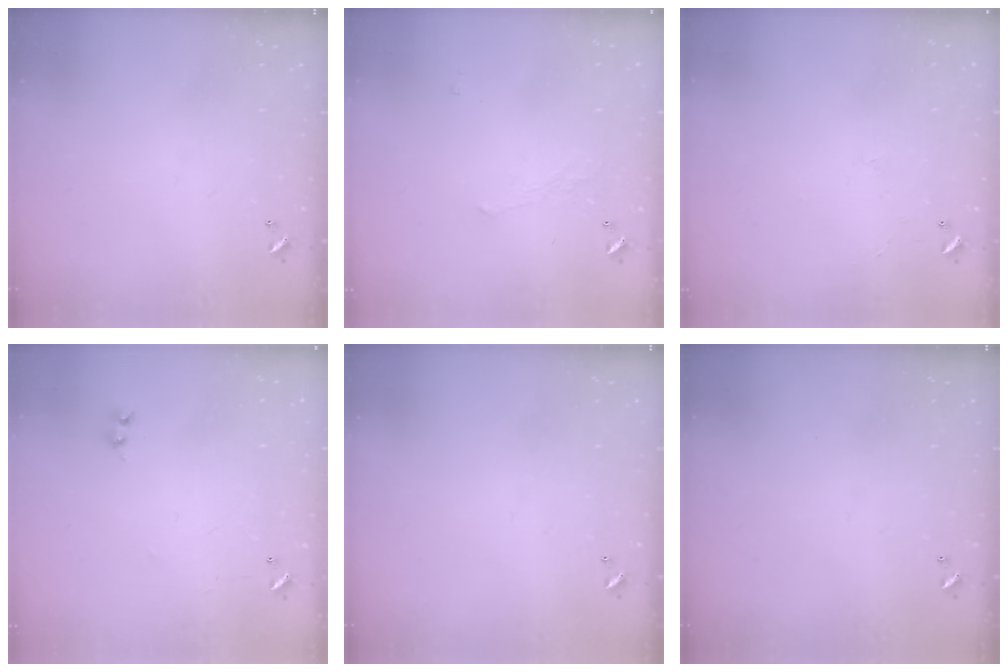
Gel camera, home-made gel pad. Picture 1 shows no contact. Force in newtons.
{"total": 1.1, "press": 0.8, "slide": 0.7}
{"total": 1.8, "press": 1.7, "slide": 0.4}
{"total": 1.8, "press": 1.8, "slide": 0.3}
{"total": 0.0}
{"total": 0.0}